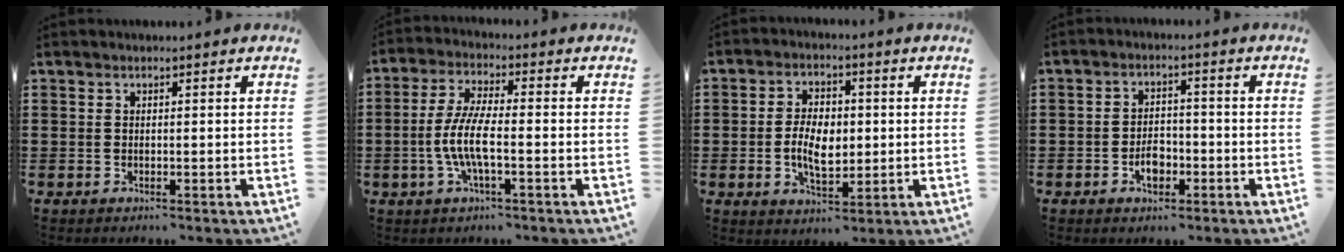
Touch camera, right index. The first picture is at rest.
{"total": 6.8, "force": [-1.9, 1.6, 6.3], "torque": [-0.152, -0.014, -0.046]}
{"total": 6.8, "force": [-0.3, 3.8, 5.6], "torque": [-0.105, 0.006, -0.009]}
{"total": 3.9, "force": [-1.6, 2.5, 2.6], "torque": [-0.039, 0.001, -0.030]}